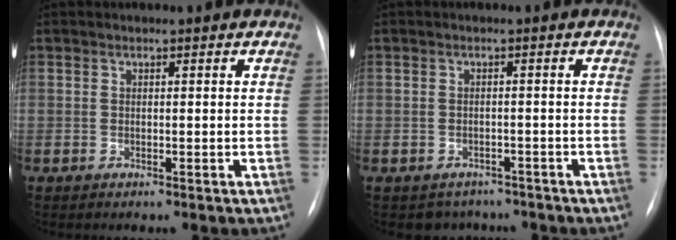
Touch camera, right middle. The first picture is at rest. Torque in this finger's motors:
{"motor_torque": [-0.09, 0.01, 0.00, 0.00]}